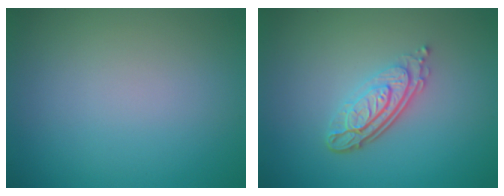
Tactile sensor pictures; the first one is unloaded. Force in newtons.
{"total": 4.4, "press": 3.2, "slide": 3.1}